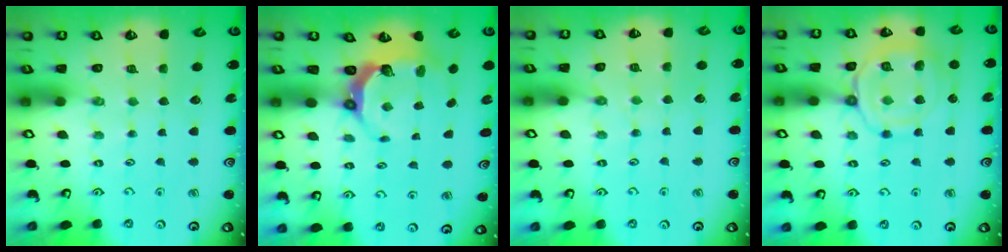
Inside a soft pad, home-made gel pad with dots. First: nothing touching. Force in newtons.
{"total": 6.8, "press": 5.4, "slide": 4.1}
{"total": 5.8, "press": 5.7, "slide": 0.6}
{"total": 13.9, "press": 13.8, "slide": 1.2}